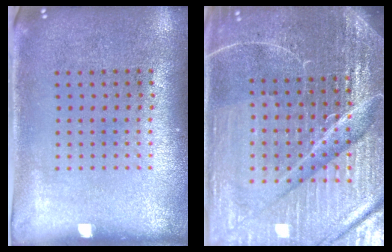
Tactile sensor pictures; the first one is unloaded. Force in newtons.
{"total": 6.5, "press": 5.8, "slide": 3.0}